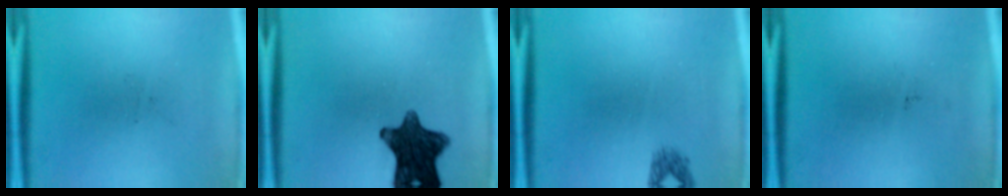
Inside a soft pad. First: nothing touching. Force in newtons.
{"total": 11.4}
{"total": 1.3}
{"total": 0.0}